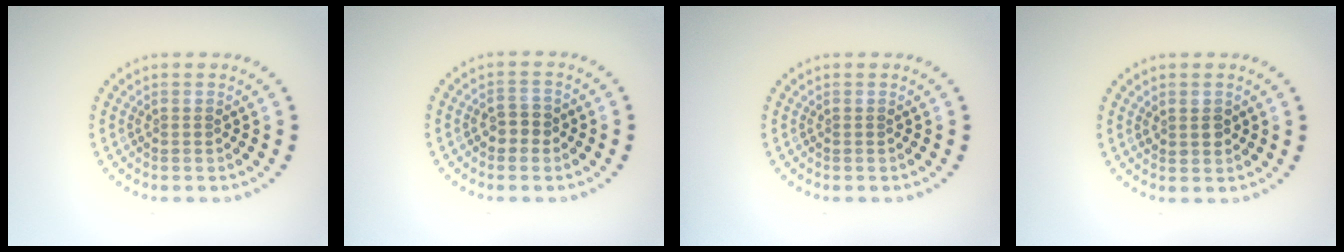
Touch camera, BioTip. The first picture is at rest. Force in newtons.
{"total": 1.9, "press": 1.8, "slide": 0.5}
{"total": 0.0}
{"total": 1.4, "press": 1.3, "slide": 0.2}